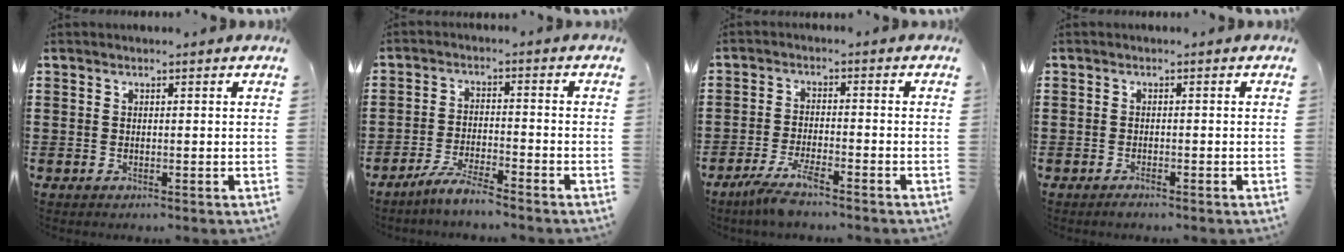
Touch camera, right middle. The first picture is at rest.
{"total": 4.7, "force": [-4.2, 0.1, 2.1], "torque": [-0.049, -0.005, -0.083]}
{"total": 4.9, "force": [-3.7, 0.3, 3.2], "torque": [-0.080, -0.017, -0.073]}
{"total": 0.8, "force": [-0.7, 0.1, 0.3], "torque": [-0.009, -0.005, -0.012]}